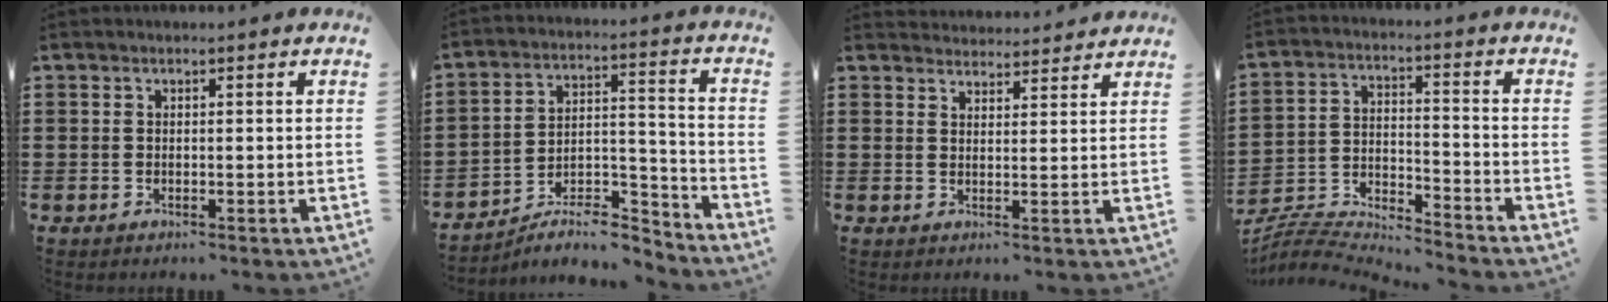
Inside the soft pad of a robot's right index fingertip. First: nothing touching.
{"total": 7.6, "force": [-6.8, 2.1, 2.7], "torque": [-0.032, 0.021, -0.129]}
{"total": 3.0, "force": [2.9, -0.1, -0.6], "torque": [0.005, -0.010, 0.056]}
{"total": 5.5, "force": [-5.5, 0.6, 0.6], "torque": [-0.031, -0.005, -0.117]}